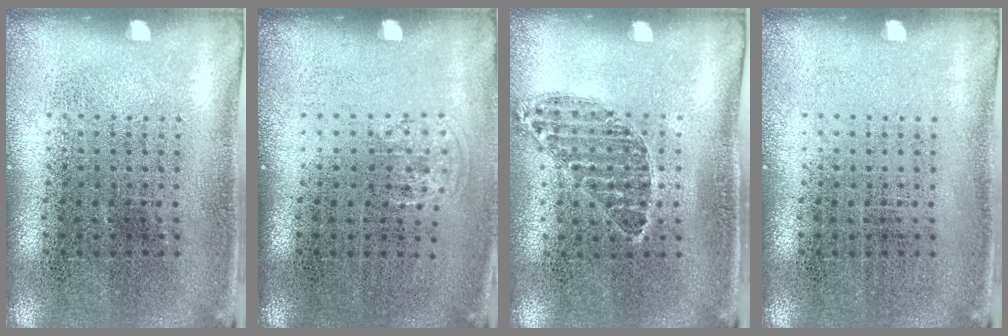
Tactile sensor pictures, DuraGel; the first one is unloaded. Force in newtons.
{"total": 0.7, "press": 0.5, "slide": 0.4}
{"total": 0.9, "press": 0.7, "slide": 0.5}
{"total": 0.0}